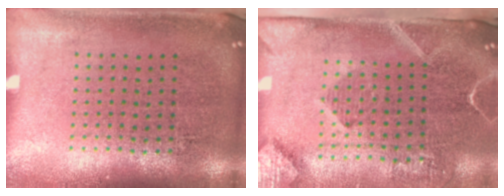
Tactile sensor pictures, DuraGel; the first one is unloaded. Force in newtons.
{"total": 2.9, "press": 2.1, "slide": 2.0}